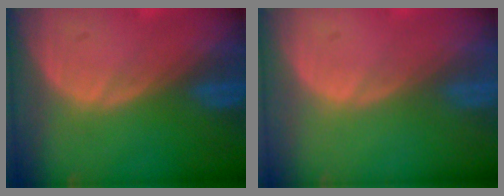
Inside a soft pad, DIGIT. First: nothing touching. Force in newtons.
{"total": 0.0}